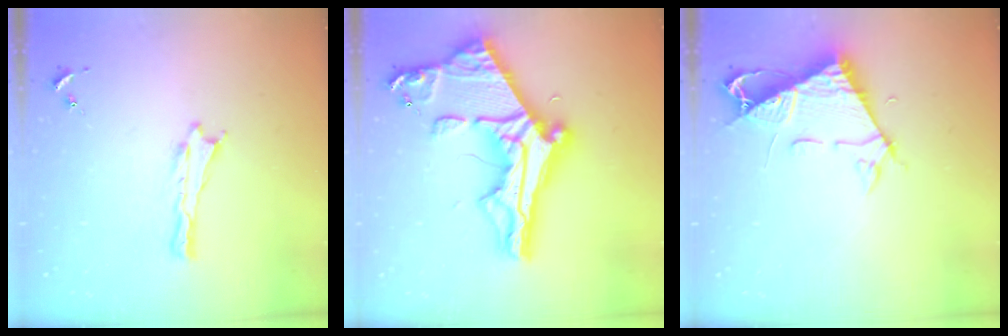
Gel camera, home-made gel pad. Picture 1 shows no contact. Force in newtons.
{"total": 14.3, "press": 14.3, "slide": 1.2}
{"total": 7.0, "press": 7.0, "slide": 0.8}